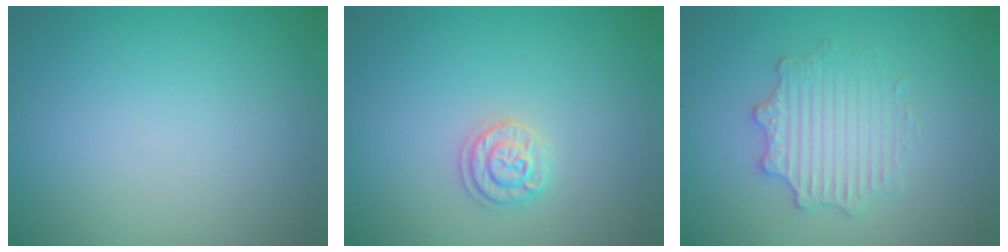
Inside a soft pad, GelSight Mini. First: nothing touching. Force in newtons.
{"total": 1.8, "press": 1.7, "slide": 0.3}
{"total": 3.0, "press": 2.9, "slide": 0.4}